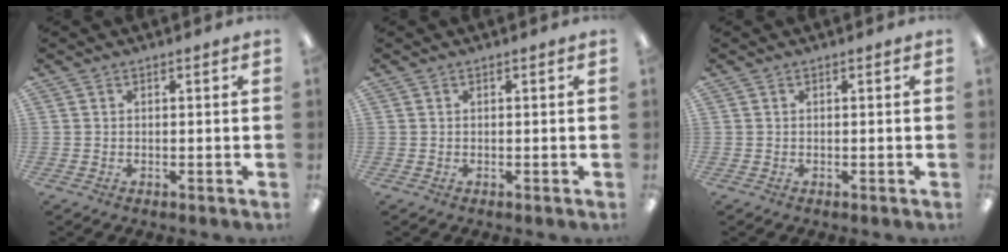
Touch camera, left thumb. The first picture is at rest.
{"total": 0.0}
{"total": 0.0}